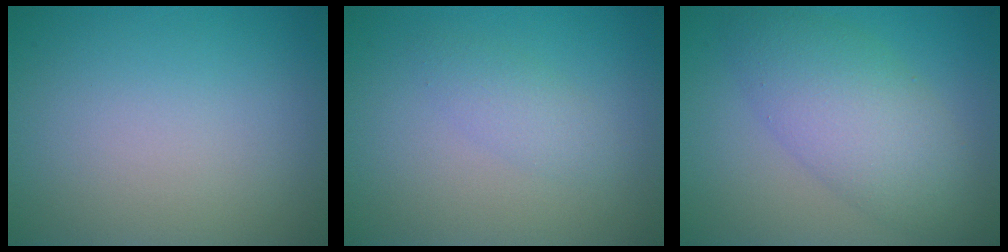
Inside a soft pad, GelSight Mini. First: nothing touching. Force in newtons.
{"total": 1.7, "press": 1.7, "slide": 0.0}
{"total": 6.2, "press": 6.2, "slide": 0.2}